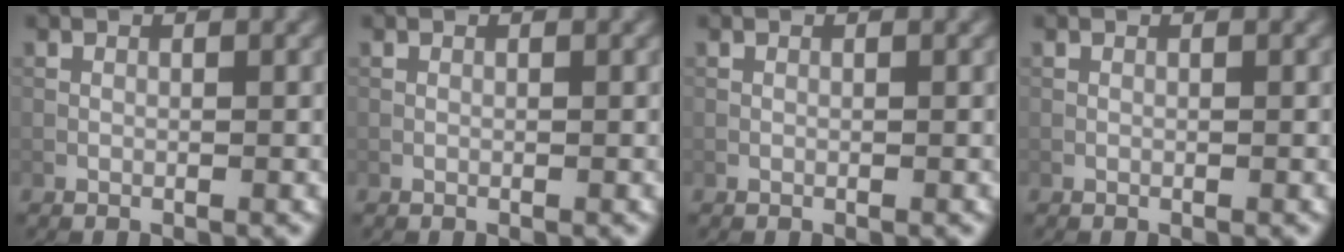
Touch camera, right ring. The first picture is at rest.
{"total": 0.0}
{"total": 0.0}
{"total": 0.0}